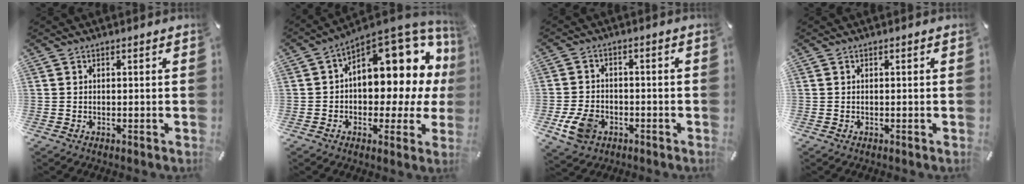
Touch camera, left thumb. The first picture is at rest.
{"total": 15.8, "force": [6.5, 9.0, 11.3], "torque": [-0.125, -0.070, 0.103]}
{"total": 8.0, "force": [-3.2, 5.9, 4.3], "torque": [-0.089, 0.011, -0.058]}
{"total": 0.0}